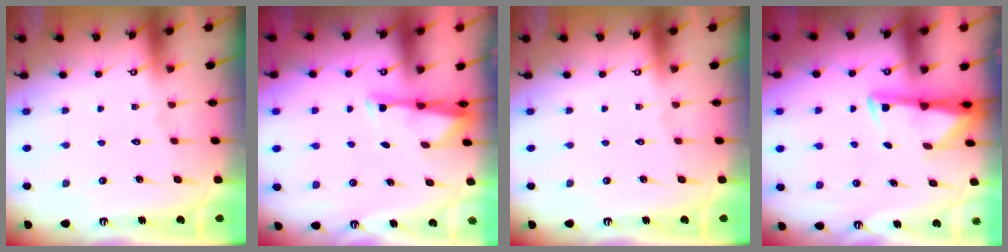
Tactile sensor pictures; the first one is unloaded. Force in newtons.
{"total": 2.9, "press": 2.9, "slide": 0.6}
{"total": 0.0}
{"total": 2.9, "press": 2.9, "slide": 0.6}